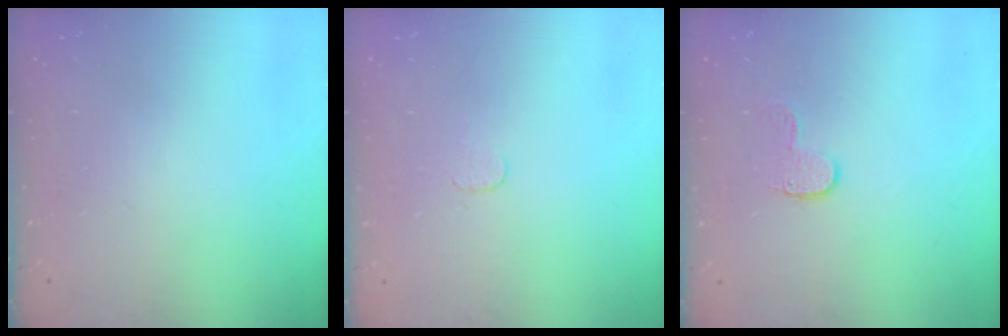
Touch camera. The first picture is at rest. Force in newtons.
{"total": 3.1, "press": 3.1, "slide": 0.3}
{"total": 5.5, "press": 5.5, "slide": 0.6}